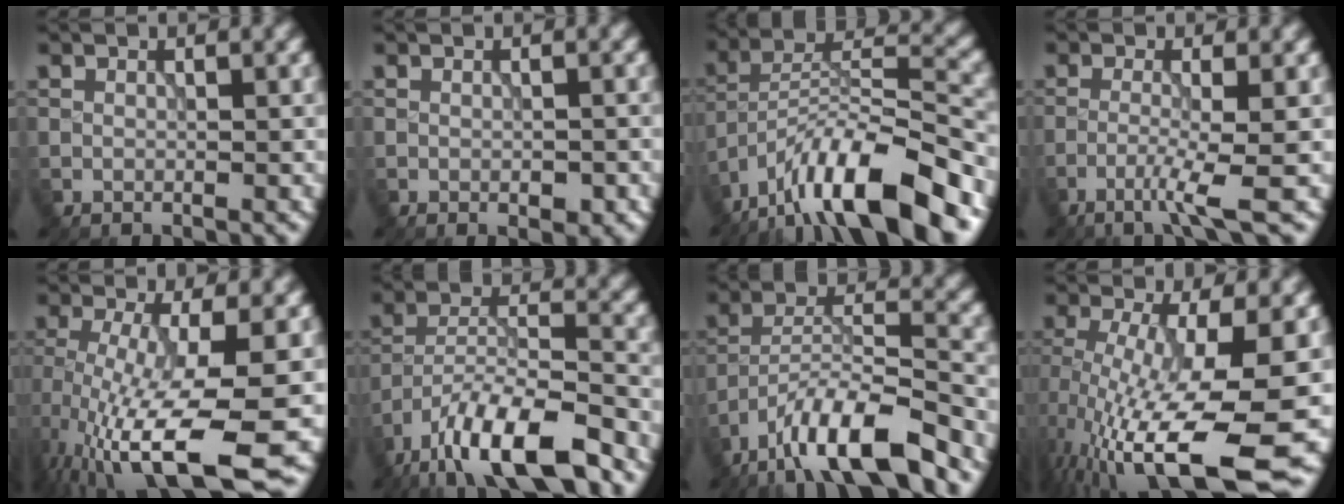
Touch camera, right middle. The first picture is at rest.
{"total": 1.5, "force": [-0.5, 0.7, 1.2], "torque": [-0.018, -0.001, -0.006]}
{"total": 13.8, "force": [-9.6, 3.7, 9.1], "torque": [-0.155, 0.017, -0.178]}
{"total": 3.4, "force": [-1.6, 0.0, 3.0], "torque": [-0.052, 0.004, -0.044]}
{"total": 13.2, "force": [-4.8, 3.4, 11.9], "torque": [-0.224, -0.025, -0.072]}
{"total": 11.6, "force": [-8.3, 3.3, 7.4], "torque": [-0.124, 0.010, -0.157]}
{"total": 10.3, "force": [-7.5, 2.5, 6.6], "torque": [-0.109, 0.010, -0.143]}
{"total": 14.3, "force": [-4.6, 4.2, 12.9], "torque": [-0.241, -0.021, -0.066]}